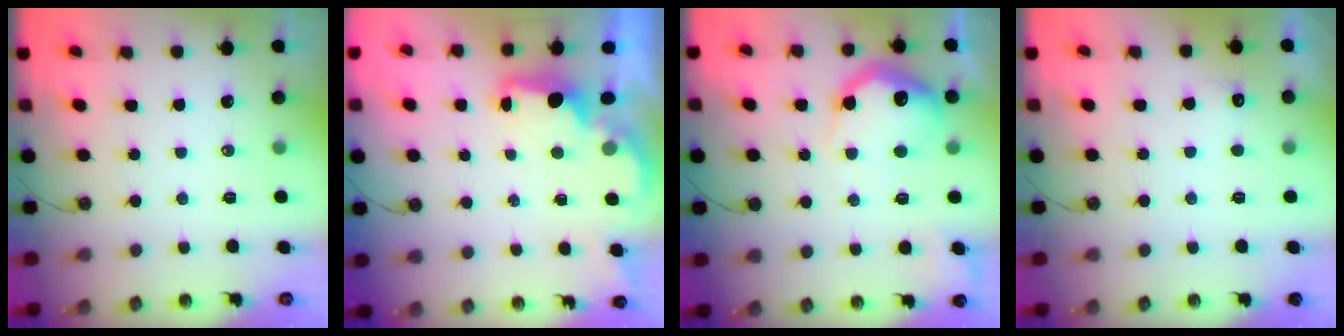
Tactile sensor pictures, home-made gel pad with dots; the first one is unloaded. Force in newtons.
{"total": 2.0, "press": 1.9, "slide": 0.8}
{"total": 18.5, "press": 18.4, "slide": 1.6}
{"total": 5.3, "press": 5.1, "slide": 1.3}